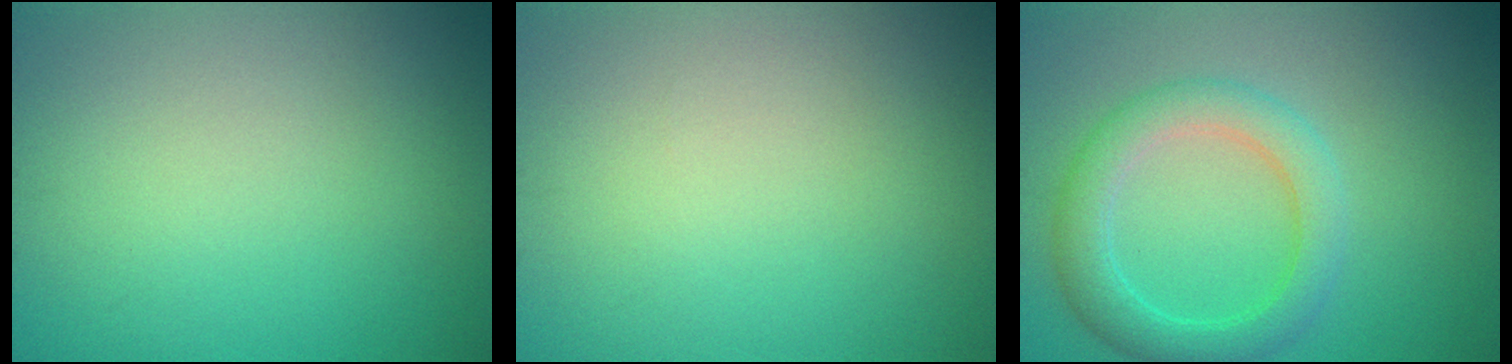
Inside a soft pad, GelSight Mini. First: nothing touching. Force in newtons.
{"total": 0.0}
{"total": 4.3, "press": 4.3, "slide": 0.1}